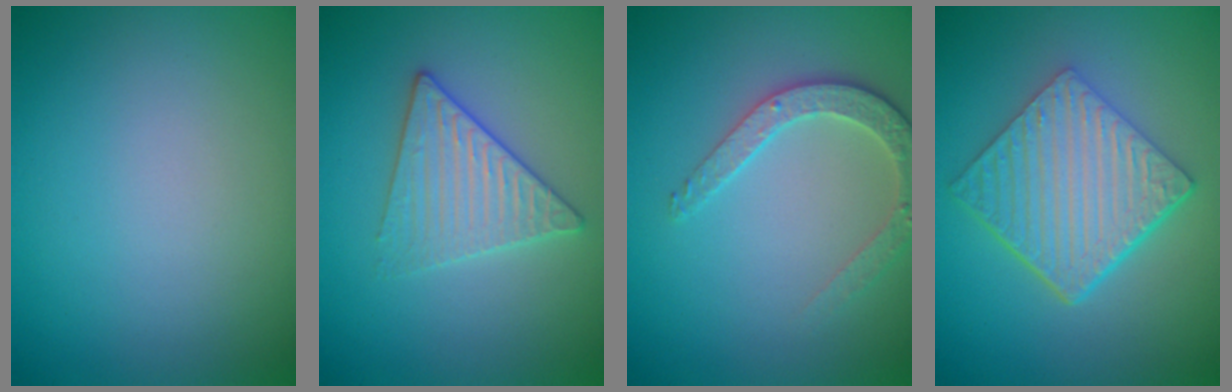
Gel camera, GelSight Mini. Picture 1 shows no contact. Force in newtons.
{"total": 3.2, "press": 3.2, "slide": 0.6}
{"total": 2.7, "press": 2.6, "slide": 0.7}
{"total": 6.9, "press": 4.6, "slide": 5.1}